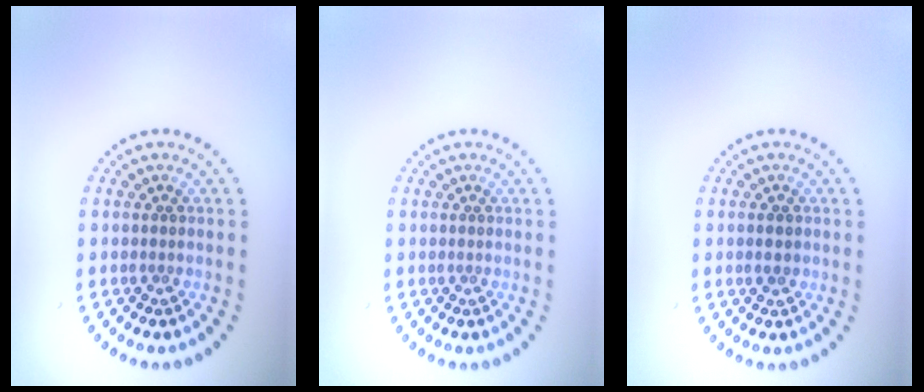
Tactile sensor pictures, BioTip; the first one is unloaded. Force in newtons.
{"total": 0.0}
{"total": 1.5, "press": 1.5, "slide": 0.1}